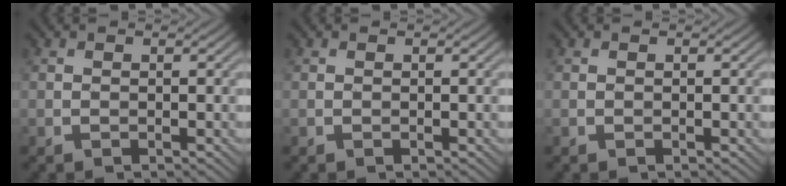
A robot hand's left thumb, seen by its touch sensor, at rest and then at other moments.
{"total": 0.0}
{"total": 0.0}